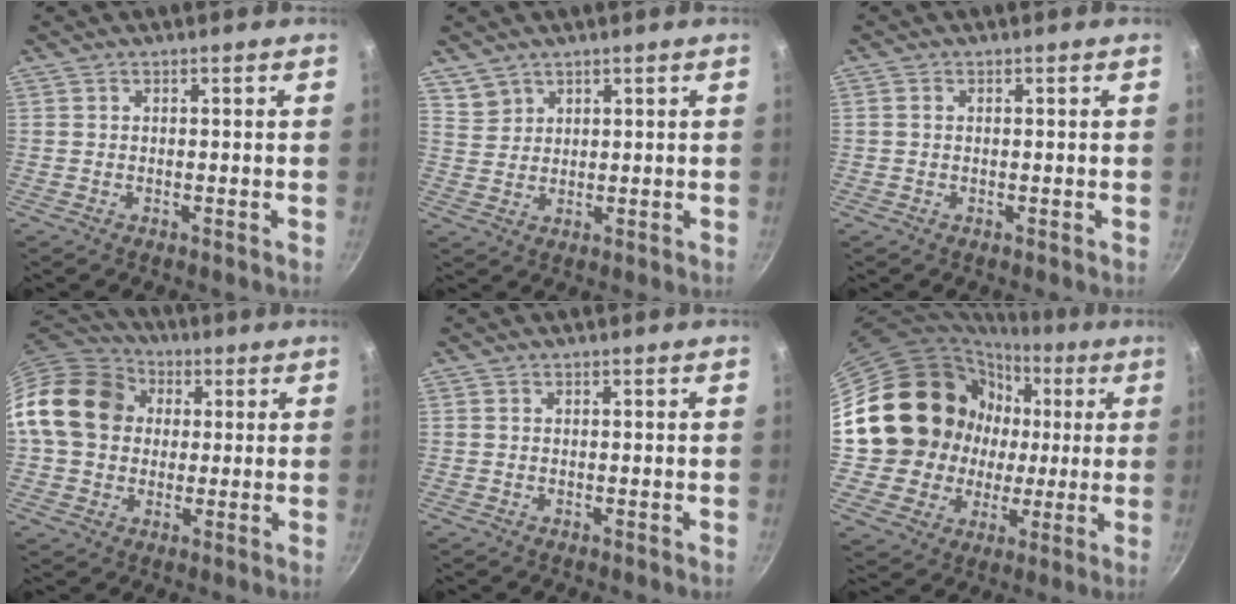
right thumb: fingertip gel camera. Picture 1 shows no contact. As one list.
[{"total": 3.2, "force": [2.5, 2.1, 0.2], "torque": [0.013, 0.004, 0.054]}, {"total": 0.8, "force": [0.1, 0.6, 0.5], "torque": [-0.009, 0.004, 0.000]}, {"total": 16.2, "force": [2.6, 13.3, 8.9], "torque": [-0.137, 0.026, 0.033]}, {"total": 0.0}, {"total": 19.5, "force": [2.3, 17.7, 8.0], "torque": [-0.116, 0.018, 0.060]}]